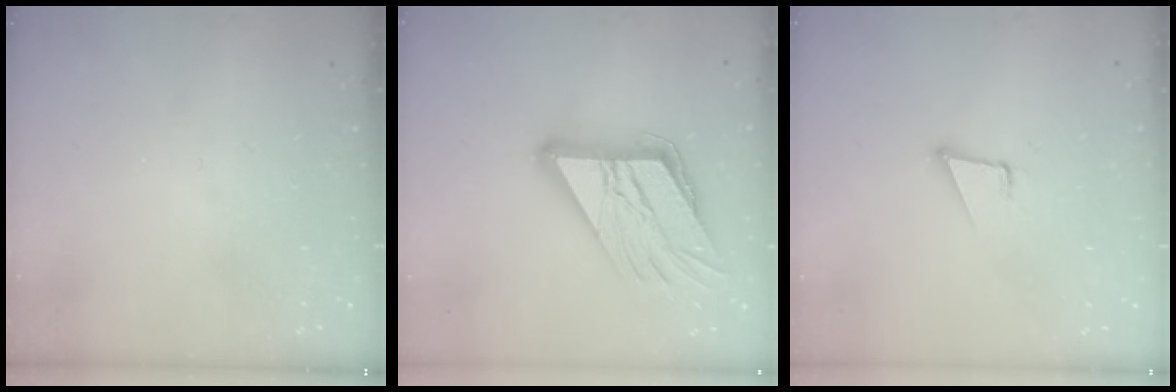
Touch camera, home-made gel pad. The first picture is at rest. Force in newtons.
{"total": 18.6, "press": 18.5, "slide": 2.2}
{"total": 3.4, "press": 2.6, "slide": 2.2}